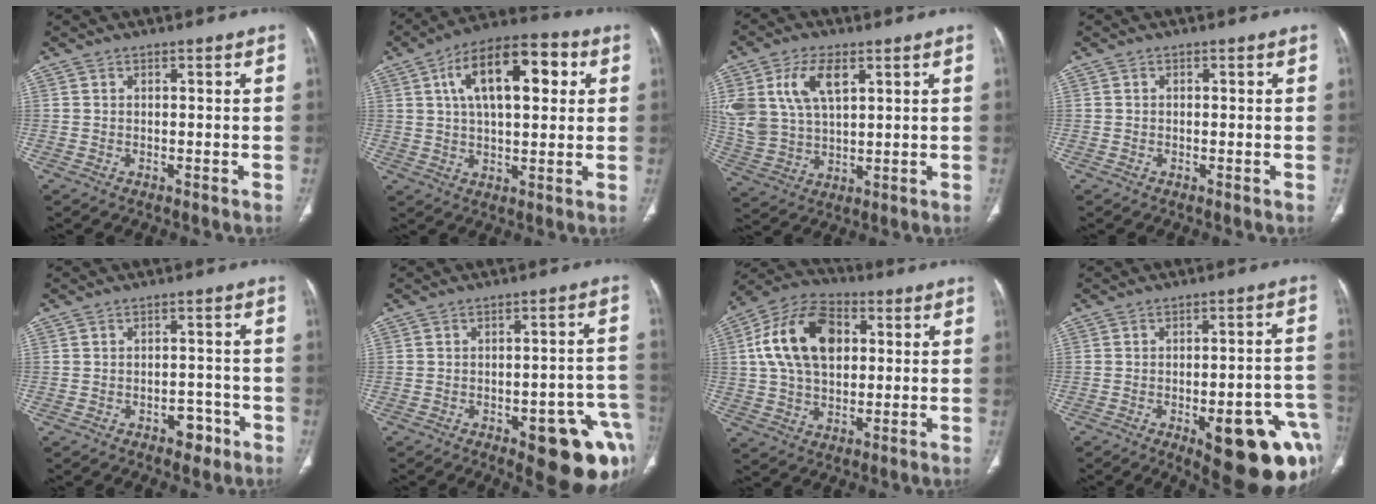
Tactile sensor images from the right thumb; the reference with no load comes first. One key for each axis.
{"total": 17.0, "fx": 5.0, "fy": 8.0, "fz": 14.2, "tx": -0.209, "ty": 0.016, "tz": 0.073}
{"total": 13.4, "fx": 5.3, "fy": 7.6, "fz": 9.7, "tx": -0.200, "ty": -0.007, "tz": 0.115}
{"total": 0.0}
{"total": 4.0, "fx": -2.2, "fy": 2.5, "fz": 2.2, "tx": -0.012, "ty": 0.018, "tz": -0.028}
{"total": 16.6, "fx": -7.3, "fy": 6.1, "fz": 13.6, "tx": -0.100, "ty": 0.038, "tz": -0.075}
{"total": 17.1, "fx": 3.4, "fy": 11.0, "fz": 12.6, "tx": -0.213, "ty": 0.016, "tz": 0.055}
{"total": 20.2, "fx": -8.4, "fy": 7.1, "fz": 16.9, "tx": -0.138, "ty": 0.033, "tz": -0.091}